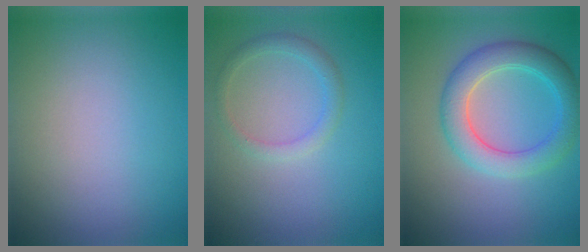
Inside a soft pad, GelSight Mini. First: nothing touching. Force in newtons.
{"total": 1.7, "press": 1.7, "slide": 0.2}
{"total": 4.8, "press": 4.8, "slide": 0.3}